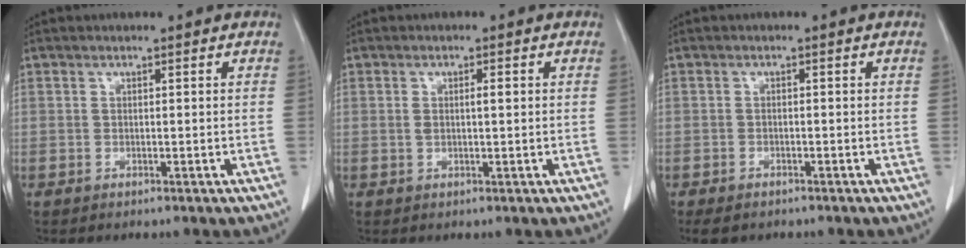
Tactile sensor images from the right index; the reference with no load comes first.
{"total": 2.6, "force": [0.3, 1.0, 2.4], "torque": [-0.054, 0.011, 0.009]}
{"total": 5.7, "force": [-4.2, 3.0, 2.6], "torque": [-0.047, -0.003, -0.060]}